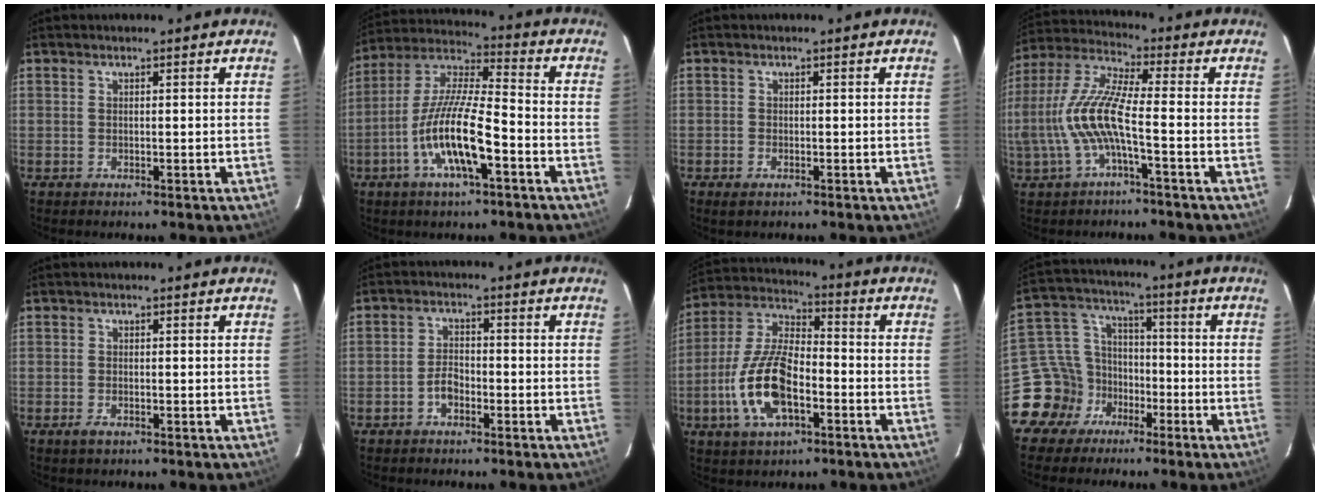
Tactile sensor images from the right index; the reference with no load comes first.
{"total": 14.3, "force": [-5.8, 3.0, 12.7], "torque": [-0.257, -0.008, -0.113]}
{"total": 1.6, "force": [-1.0, 0.8, 0.9], "torque": [-0.019, -0.006, -0.019]}
{"total": 12.5, "force": [-2.9, 2.1, 12.0], "torque": [-0.260, 0.004, -0.051]}
{"total": 1.8, "force": [-1.0, 0.9, 1.2], "torque": [-0.024, -0.003, -0.017]}
{"total": 3.3, "force": [-1.8, 2.0, 1.9], "torque": [-0.039, 0.008, -0.032]}
{"total": 15.0, "force": [-4.9, 6.6, 12.6], "torque": [-0.270, 0.000, -0.092]}
{"total": 11.4, "force": [-6.5, 9.0, 2.4], "torque": [-0.068, 0.044, -0.108]}